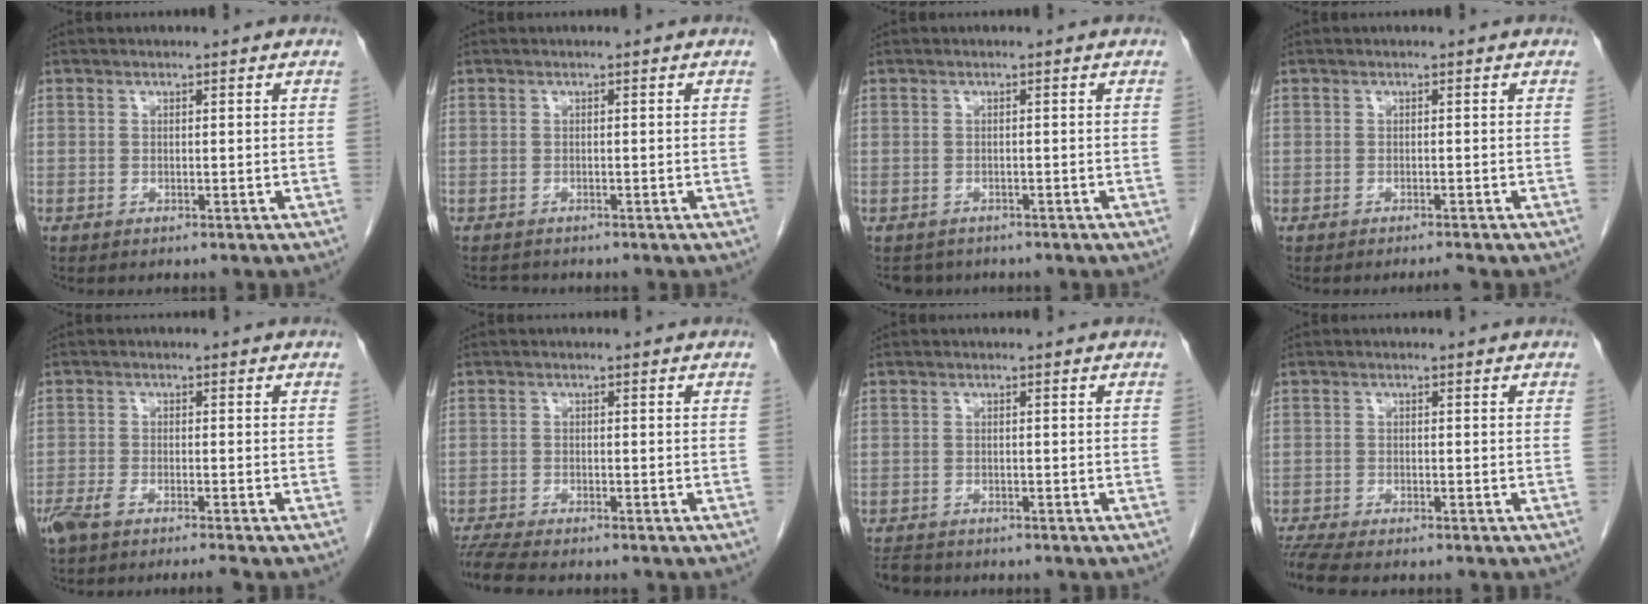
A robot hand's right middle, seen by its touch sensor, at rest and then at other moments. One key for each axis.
{"total": 1.4, "fx": -1.4, "fy": 0.4, "fz": 0.0, "tx": -0.008, "ty": -0.008, "tz": -0.021}
{"total": 2.9, "fx": -2.5, "fy": 1.4, "fz": 0.0, "tx": -0.006, "ty": -0.003, "tz": -0.036}
{"total": 1.2, "fx": -1.1, "fy": -0.3, "fz": 0.4, "tx": -0.011, "ty": -0.004, "tz": -0.017}
{"total": 5.0, "fx": -4.1, "fy": 0.3, "fz": 3.0, "tx": -0.055, "ty": -0.006, "tz": -0.072}
{"total": 6.0, "fx": -5.5, "fy": 0.3, "fz": 2.5, "tx": -0.053, "ty": -0.019, "tz": -0.093}
{"total": 3.3, "fx": -3.1, "fy": 1.0, "fz": 0.6, "tx": -0.015, "ty": -0.011, "tz": -0.050}
{"total": 5.7, "fx": -5.0, "fy": 0.6, "fz": 2.7, "tx": -0.054, "ty": -0.015, "tz": -0.085}